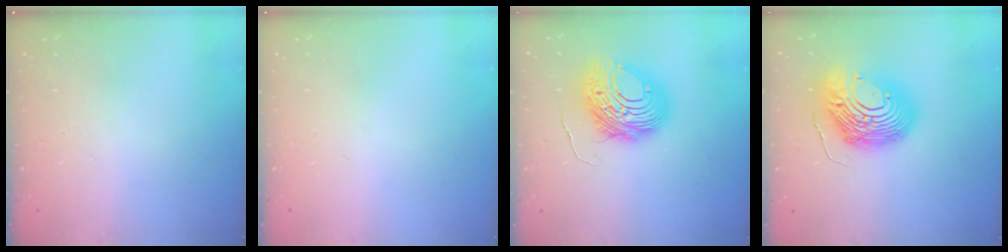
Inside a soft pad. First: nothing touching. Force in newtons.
{"total": 0.0}
{"total": 13.2, "press": 13.2, "slide": 1.3}
{"total": 21.5, "press": 21.4, "slide": 2.2}